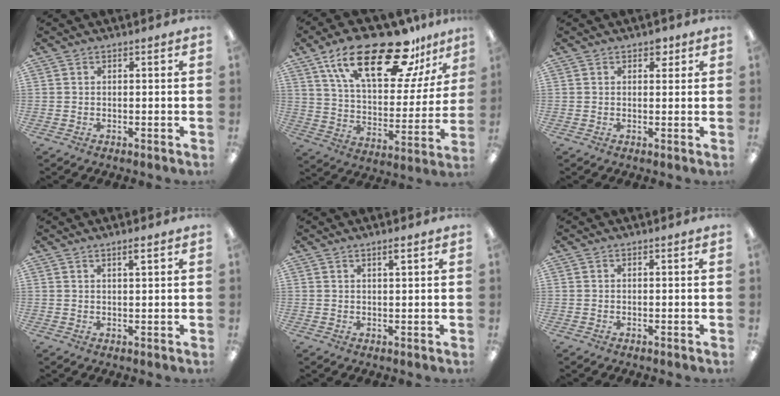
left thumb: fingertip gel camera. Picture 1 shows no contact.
{"total": 25.7, "force": [16.6, 10.2, 16.8], "torque": [-0.276, -0.087, 0.280]}
{"total": 2.4, "force": [1.4, 1.4, 1.2], "torque": [-0.001, -0.007, 0.020]}
{"total": 2.0, "force": [1.4, 0.1, 1.4], "torque": [-0.032, 0.000, 0.024]}
{"total": 1.8, "force": [1.3, 0.1, 1.3], "torque": [-0.028, 0.000, 0.022]}
{"total": 0.0}